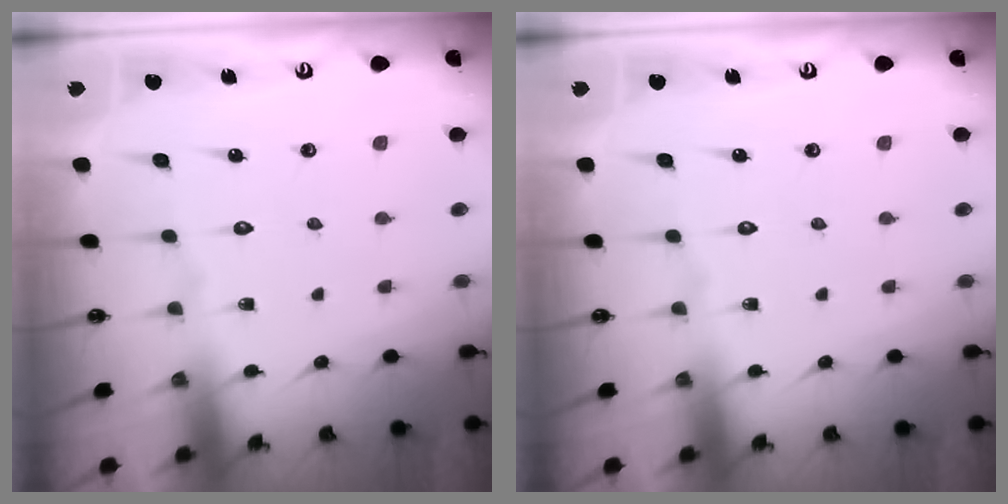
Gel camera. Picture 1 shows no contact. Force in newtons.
{"total": 0.0}